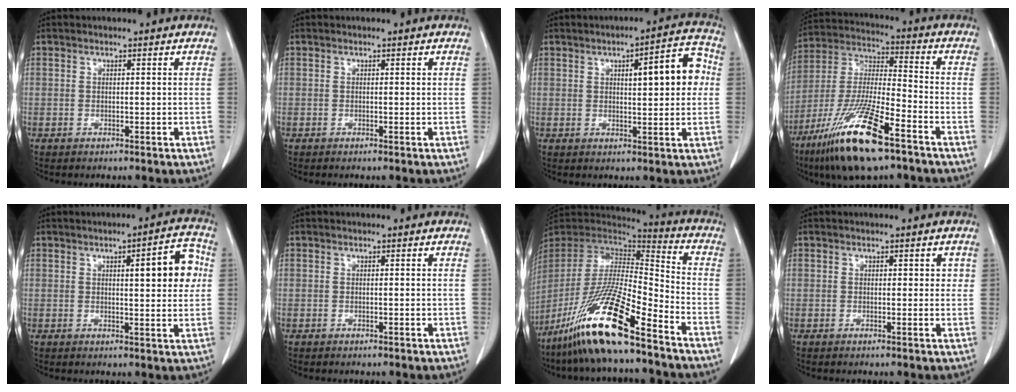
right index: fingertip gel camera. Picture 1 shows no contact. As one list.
[{"total": 0.0}, {"total": 9.0, "force": [1.7, 2.2, 8.5], "torque": [-0.110, 0.023, 0.021]}, {"total": 18.3, "force": [-10.8, 2.7, 14.5], "torque": [-0.317, -0.043, -0.201]}, {"total": 7.9, "force": [1.7, 1.8, 7.5], "torque": [-0.094, 0.014, 0.021]}, {"total": 0.0}, {"total": 19.5, "force": [-13.0, 1.5, 14.4], "torque": [-0.306, -0.043, -0.247]}, {"total": 1.7, "force": [0.6, 1.1, 1.0], "torque": [-0.005, 0.006, 0.007]}]